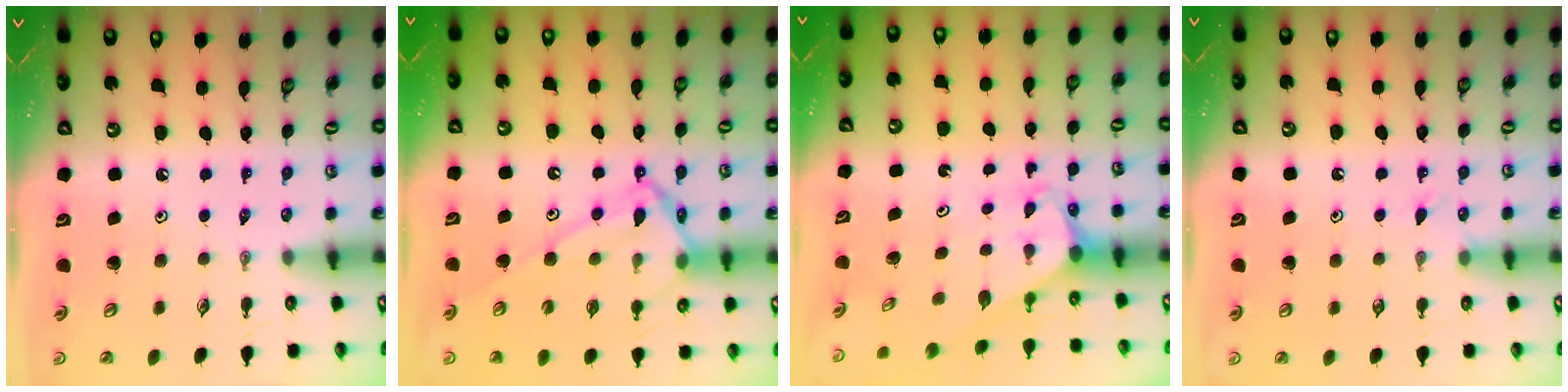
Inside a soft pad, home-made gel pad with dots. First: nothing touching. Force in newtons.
{"total": 14.5, "press": 14.5, "slide": 0.8}
{"total": 2.0, "press": 2.0, "slide": 0.2}
{"total": 4.2, "press": 4.2, "slide": 0.5}